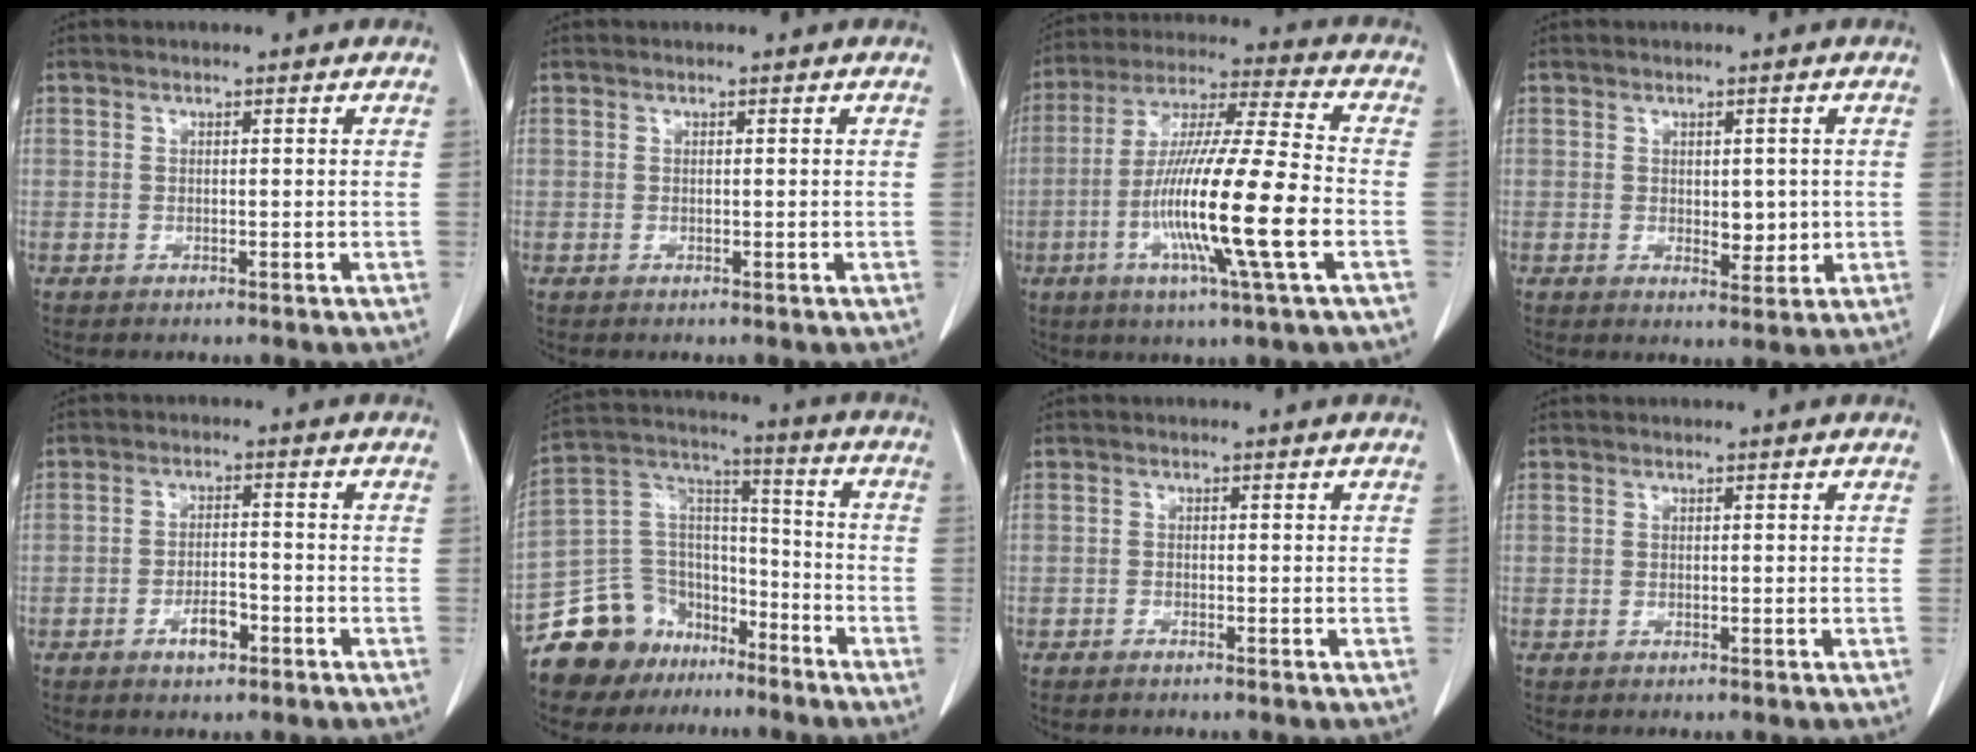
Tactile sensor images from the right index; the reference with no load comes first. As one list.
[{"total": 0.0}, {"total": 17.9, "force": [-4.6, -0.3, 17.3], "torque": [-0.330, -0.012, -0.089]}, {"total": 3.5, "force": [0.1, 2.0, 2.9], "torque": [-0.036, -0.004, 0.012]}, {"total": 3.9, "force": [-2.1, 1.5, 3.0], "torque": [-0.052, 0.004, -0.031]}, {"total": 14.6, "force": [-10.8, 9.6, 2.4], "torque": [-0.055, 0.087, -0.187]}, {"total": 0.9, "force": [-0.8, 0.2, 0.3], "torque": [-0.008, 0.000, -0.013]}, {"total": 0.0}]